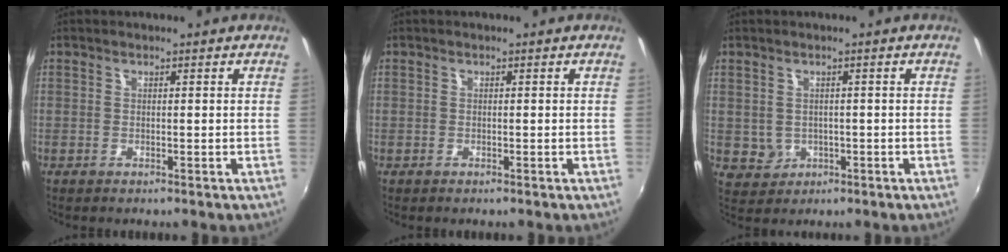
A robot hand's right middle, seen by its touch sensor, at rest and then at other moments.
{"total": 0.0}
{"total": 3.6, "force": [-0.1, 3.4, 1.1], "torque": [-0.025, 0.001, 0.009]}